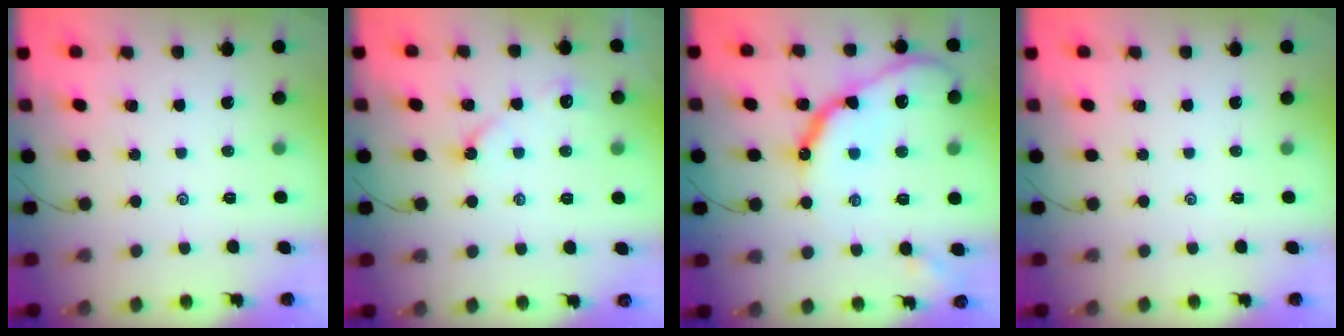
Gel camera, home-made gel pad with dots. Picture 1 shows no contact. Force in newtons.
{"total": 3.8, "press": 3.7, "slide": 0.5}
{"total": 16.3, "press": 16.2, "slide": 1.1}
{"total": 0.0}